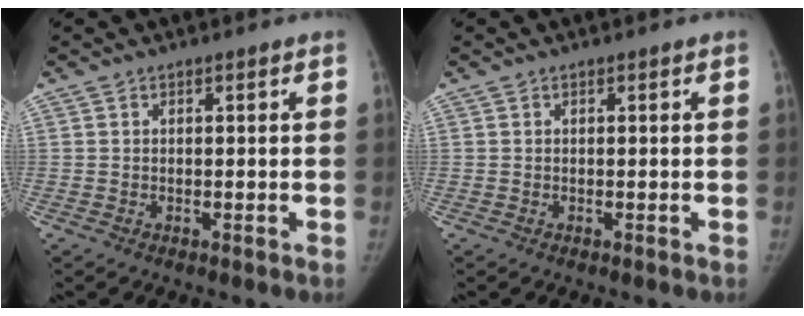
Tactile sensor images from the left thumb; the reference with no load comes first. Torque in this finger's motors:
{"motor_torque": [0.17, 0.02, 0.09, 0.02, 0.06]}